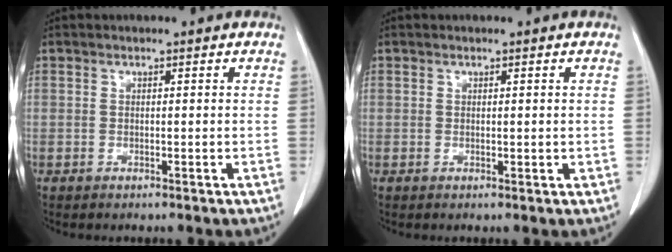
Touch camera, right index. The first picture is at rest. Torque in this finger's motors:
{"motor_torque": [-0.27, 0.30, -0.01, 0.01]}